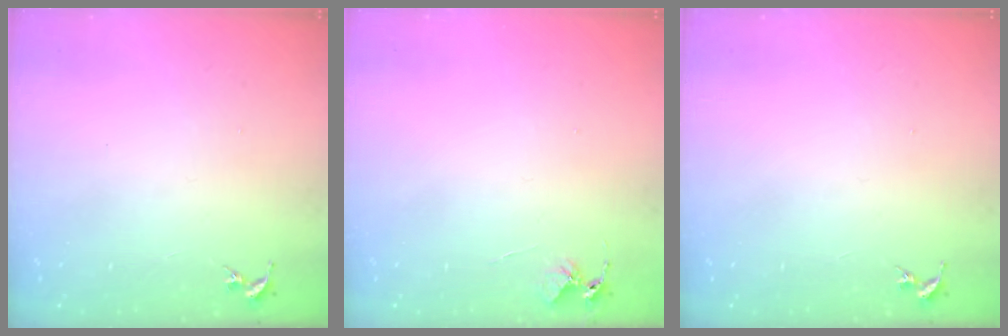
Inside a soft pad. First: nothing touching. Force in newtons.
{"total": 4.9, "press": 4.9, "slide": 0.3}
{"total": 0.0}